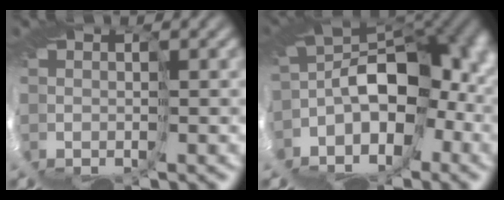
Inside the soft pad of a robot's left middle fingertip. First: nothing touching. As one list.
[{"total": 12.9, "force": [-3.0, 8.2, 9.5], "torque": [-0.142, -0.011, -0.025]}]